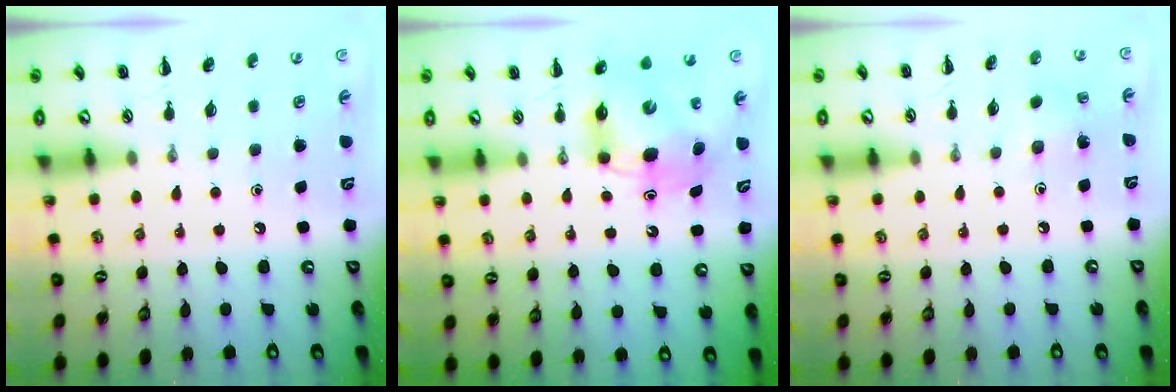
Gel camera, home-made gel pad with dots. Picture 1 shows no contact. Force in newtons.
{"total": 7.2, "press": 7.2, "slide": 0.9}
{"total": 3.2, "press": 3.0, "slide": 1.0}